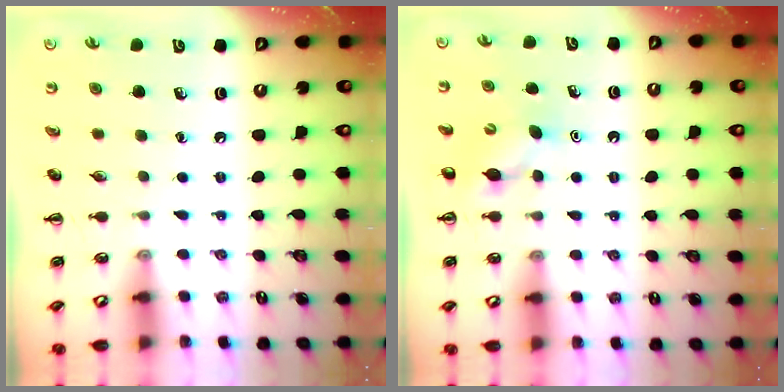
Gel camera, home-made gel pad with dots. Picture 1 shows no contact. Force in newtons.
{"total": 5.1, "press": 5.0, "slide": 1.3}